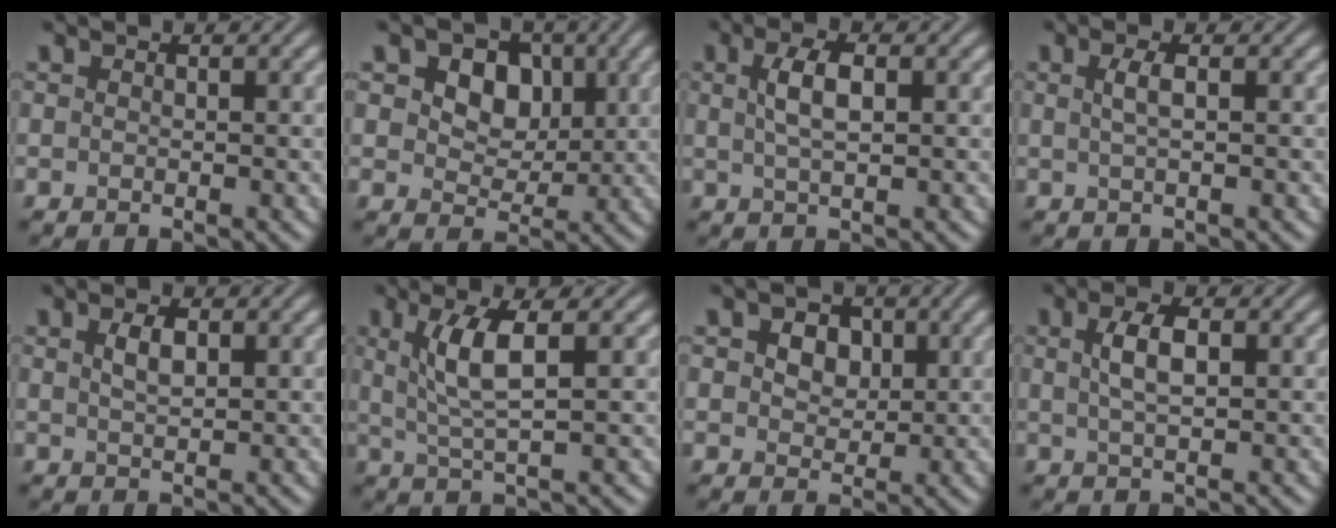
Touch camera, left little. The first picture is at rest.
{"total": 5.8, "force": [2.0, 4.1, 3.5], "torque": [-0.071, -0.002, 0.029]}
{"total": 3.1, "force": [0.8, 1.2, 2.8], "torque": [-0.058, 0.006, 0.015]}
{"total": 1.7, "force": [0.4, 0.5, 1.6], "torque": [-0.030, 0.004, 0.005]}
{"total": 1.9, "force": [0.7, 0.8, 1.6], "torque": [-0.034, 0.002, 0.016]}
{"total": 4.4, "force": [1.2, 1.0, 4.2], "torque": [-0.087, 0.002, 0.027]}
{"total": 4.8, "force": [1.9, 3.3, 2.9], "torque": [-0.052, 0.015, 0.013]}
{"total": 3.0, "force": [0.8, 1.1, 2.7], "torque": [-0.056, 0.005, 0.014]}